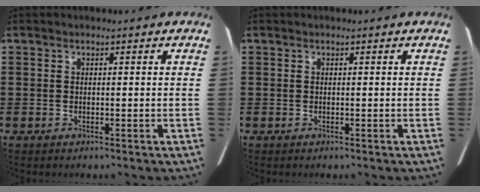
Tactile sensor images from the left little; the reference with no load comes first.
{"total": 0.0}